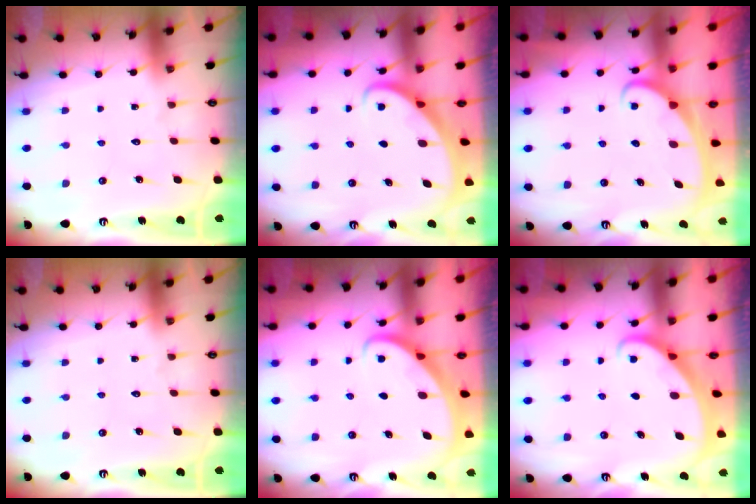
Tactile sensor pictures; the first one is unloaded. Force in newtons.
{"total": 2.7, "press": 2.6, "slide": 0.2}
{"total": 2.6, "press": 2.6, "slide": 0.3}
{"total": 0.0}
{"total": 2.8, "press": 2.8, "slide": 0.2}
{"total": 1.6, "press": 1.5, "slide": 0.1}